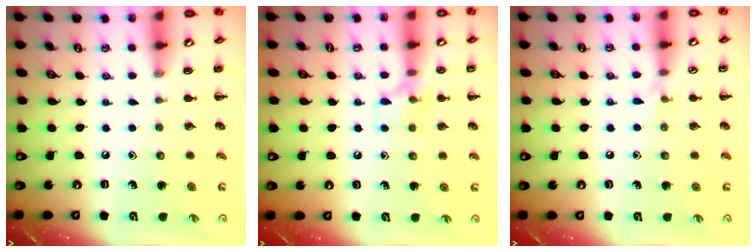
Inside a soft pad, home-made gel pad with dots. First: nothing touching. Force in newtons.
{"total": 7.5, "press": 7.4, "slide": 1.4}
{"total": 3.7, "press": 3.5, "slide": 1.4}